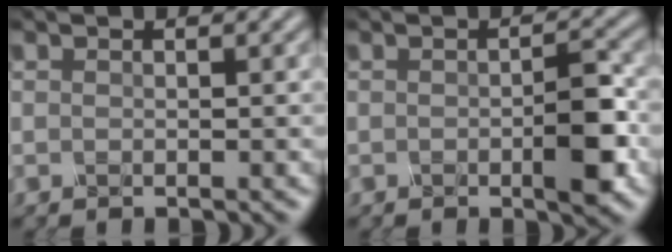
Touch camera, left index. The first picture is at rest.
{"total": 3.4, "force": [-1.3, 0.5, 3.1], "torque": [-0.068, -0.002, -0.013]}